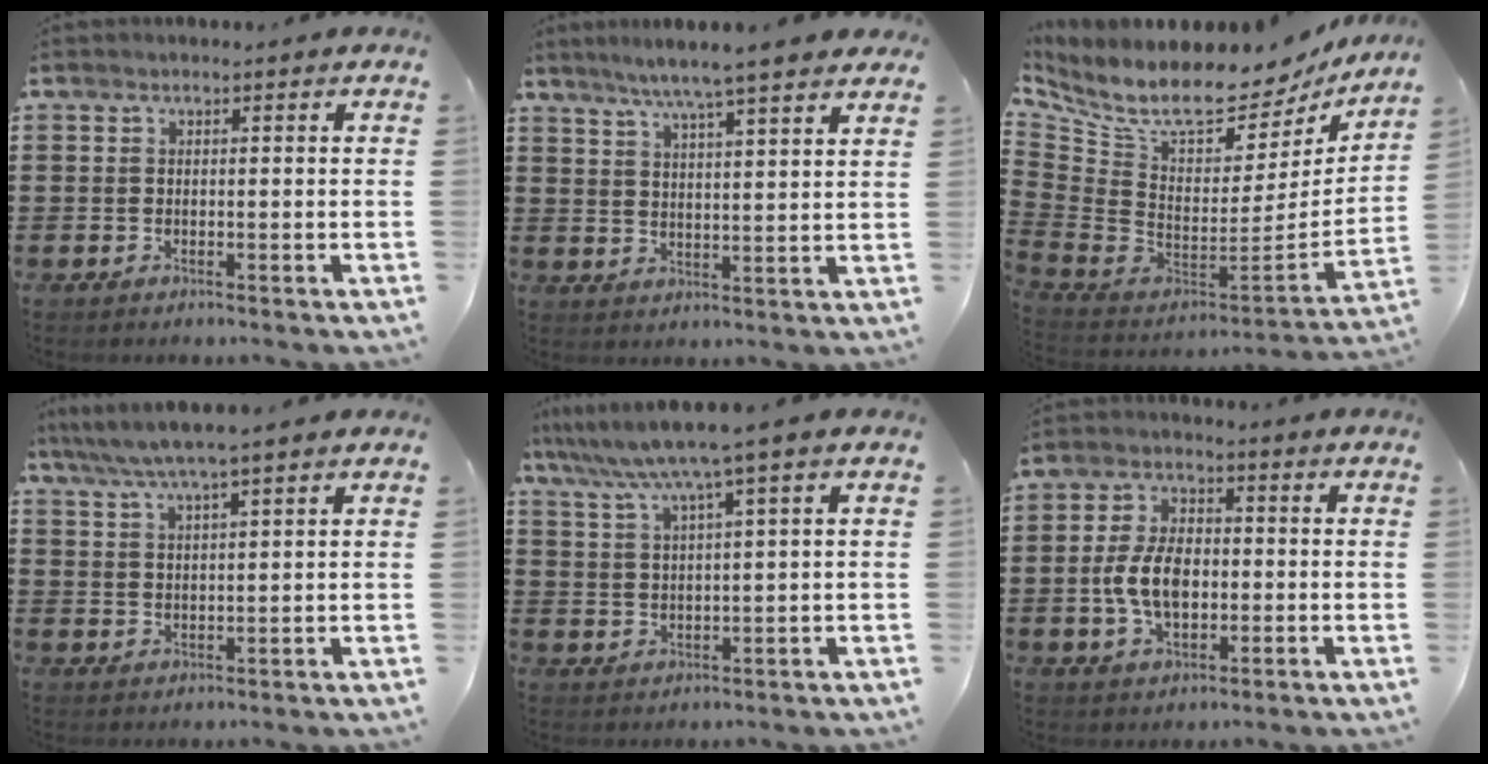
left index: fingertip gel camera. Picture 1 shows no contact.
{"total": 5.6, "force": [4.8, -0.6, 3.0], "torque": [-0.074, -0.022, 0.080]}
{"total": 8.5, "force": [6.8, 2.1, 4.7], "torque": [-0.120, -0.074, 0.115]}
{"total": 4.5, "force": [3.5, -0.3, 2.8], "torque": [-0.064, -0.014, 0.060]}
{"total": 5.9, "force": [3.9, -0.5, 4.4], "torque": [-0.099, -0.021, 0.062]}
{"total": 8.0, "force": [-1.1, 4.6, 6.4], "torque": [-0.144, 0.004, -0.025]}